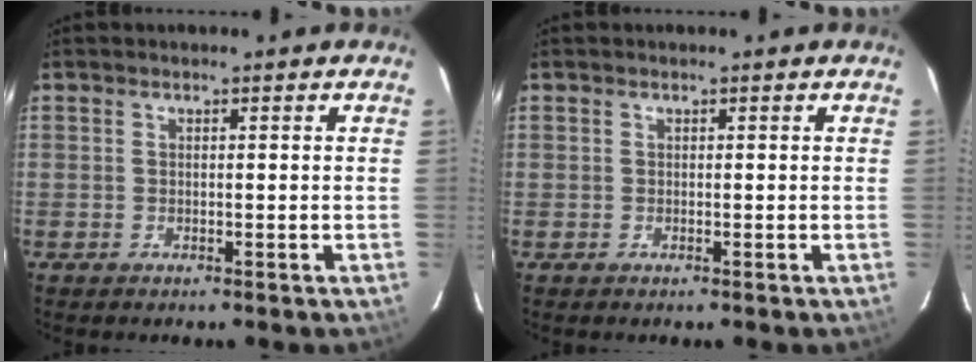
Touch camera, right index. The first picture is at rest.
{"total": 0.6, "force": [-0.1, 0.6, -0.1], "torque": [0.003, 0.002, -0.002]}